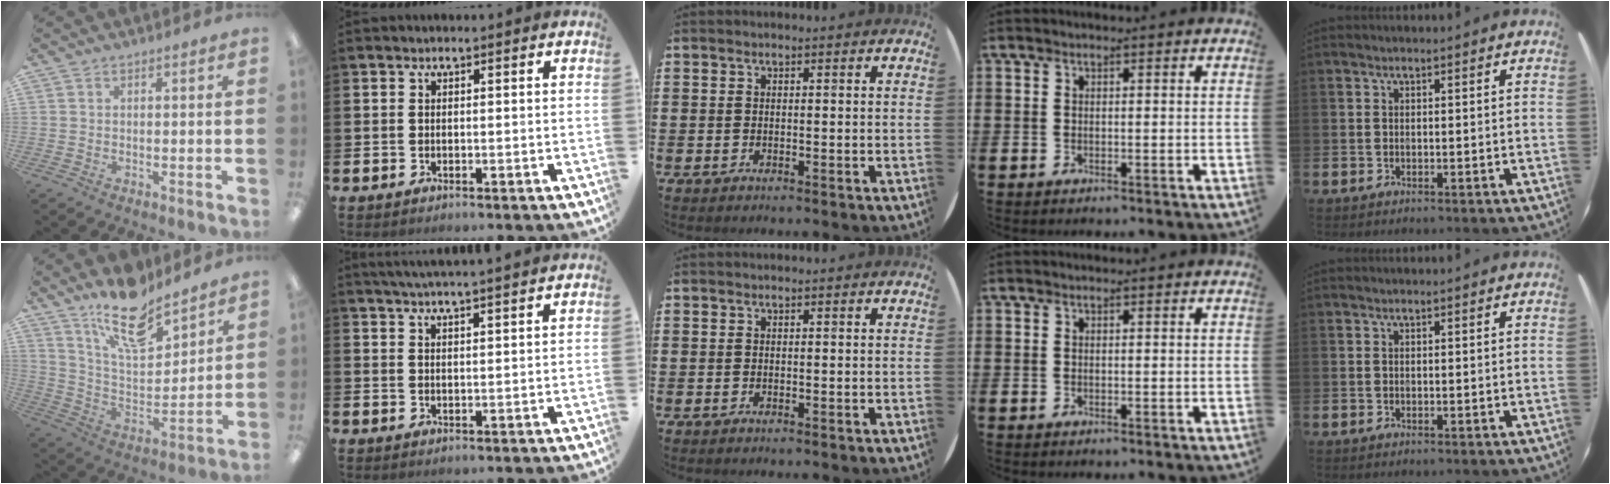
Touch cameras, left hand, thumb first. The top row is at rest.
{"thumb": {"total": 16.2, "force": [12.7, 5.6, 8.3], "torque": [-0.143, -0.079, 0.220]}, "index": {"total": 3.7, "force": [3.5, -0.7, 0.5], "torque": [-0.024, -0.011, 0.065]}}